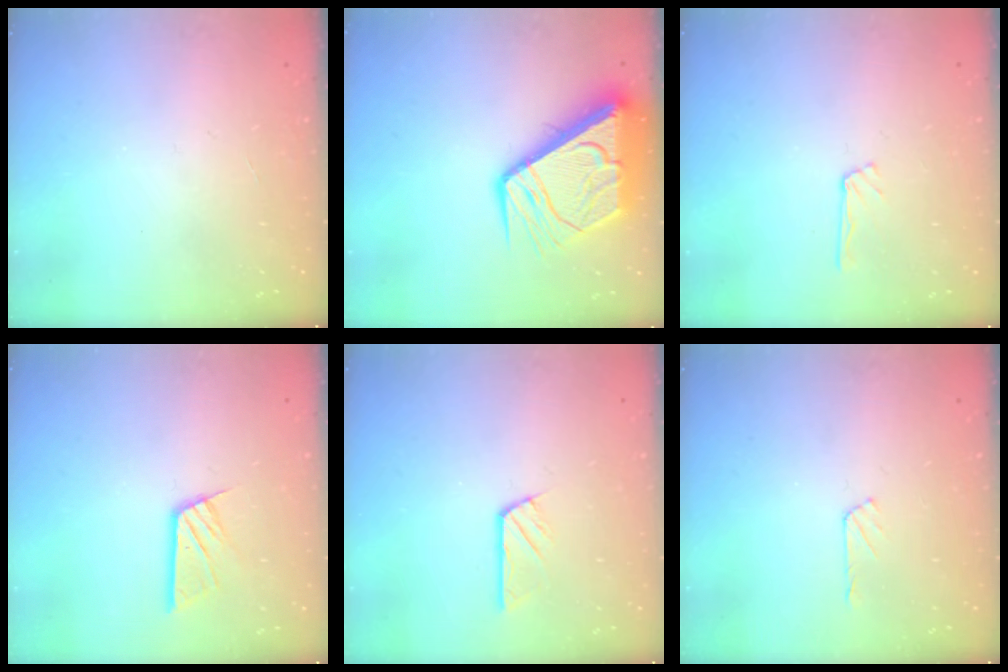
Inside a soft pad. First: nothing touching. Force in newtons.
{"total": 16.0, "press": 15.9, "slide": 2.0}
{"total": 4.3, "press": 4.2, "slide": 0.4}
{"total": 9.0, "press": 9.0, "slide": 0.9}
{"total": 3.5, "press": 3.5, "slide": 0.2}
{"total": 4.2, "press": 4.1, "slide": 0.4}